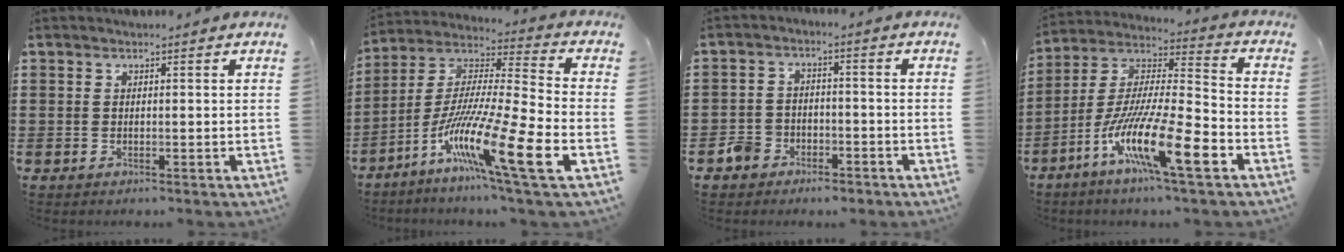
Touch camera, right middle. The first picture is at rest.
{"total": 15.2, "force": [-8.3, 0.2, 12.8], "torque": [-0.255, -0.023, -0.157]}
{"total": 3.6, "force": [-2.7, 2.4, 0.7], "torque": [-0.025, 0.004, -0.057]}
{"total": 15.1, "force": [-8.5, 2.1, 12.2], "torque": [-0.249, -0.005, -0.160]}